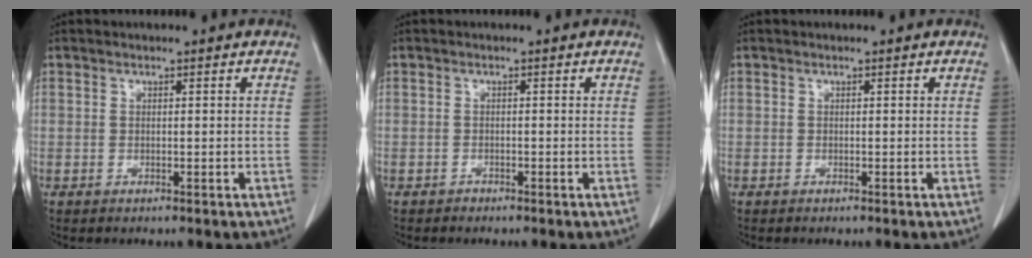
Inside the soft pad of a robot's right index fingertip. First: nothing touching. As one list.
[{"total": 0.5, "force": [-0.5, 0.2, 0.0], "torque": [-0.007, 0.000, -0.009]}, {"total": 0.0}]